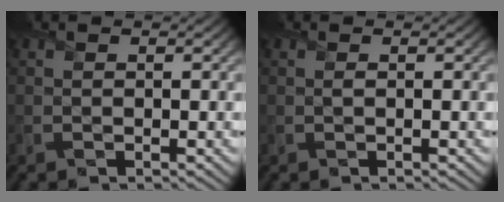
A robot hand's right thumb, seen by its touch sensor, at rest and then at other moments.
{"total": 0.0}